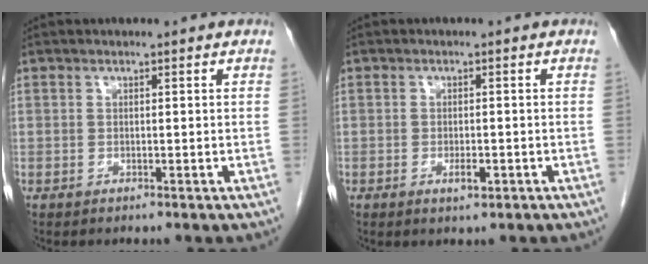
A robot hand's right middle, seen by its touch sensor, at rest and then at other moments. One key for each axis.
{"total": 2.0, "fx": -0.9, "fy": 0.6, "fz": 1.7, "tx": -0.032, "ty": -0.002, "tz": -0.012}